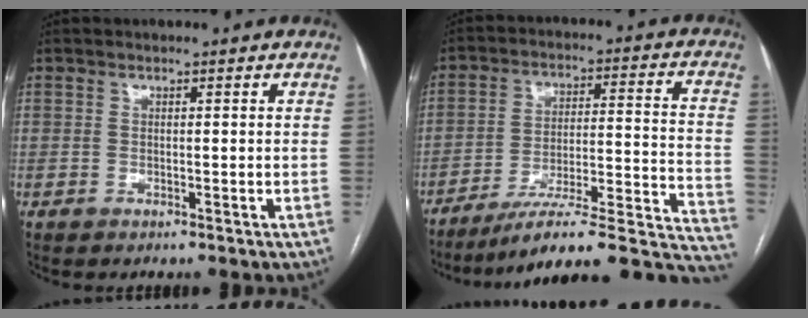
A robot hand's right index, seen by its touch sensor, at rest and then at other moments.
{"total": 23.3, "force": [-20.4, 2.6, 11.1], "torque": [-0.070, 0.031, -0.286]}